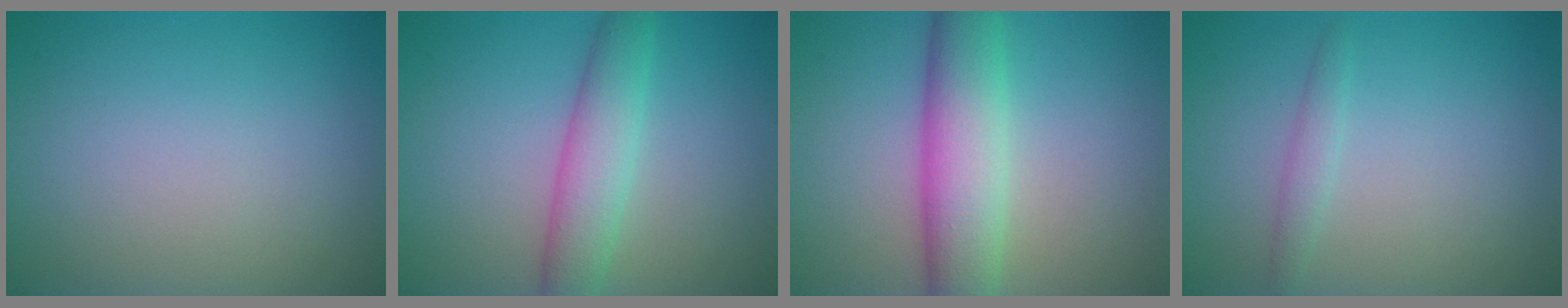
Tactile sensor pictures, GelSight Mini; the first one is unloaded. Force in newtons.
{"total": 4.3, "press": 4.3, "slide": 0.1}
{"total": 7.0, "press": 7.0, "slide": 0.1}
{"total": 1.2, "press": 1.2, "slide": 0.1}